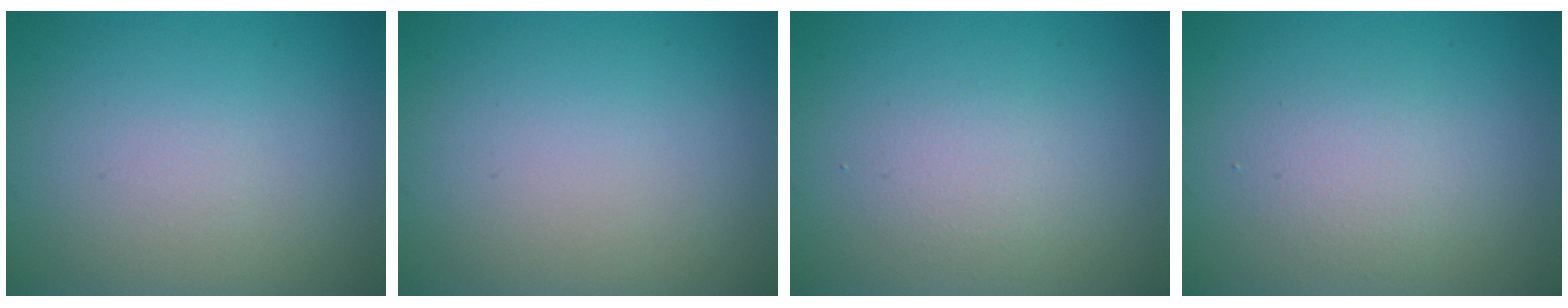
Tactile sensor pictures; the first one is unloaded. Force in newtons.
{"total": 0.0}
{"total": 1.6, "press": 1.6, "slide": 0.1}
{"total": 1.9, "press": 1.9, "slide": 0.1}